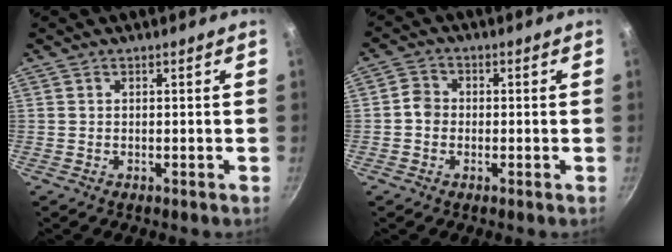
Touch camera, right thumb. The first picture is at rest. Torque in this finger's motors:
{"motor_torque": [-0.51, 0.10, 0.36, 0.11, -0.01]}